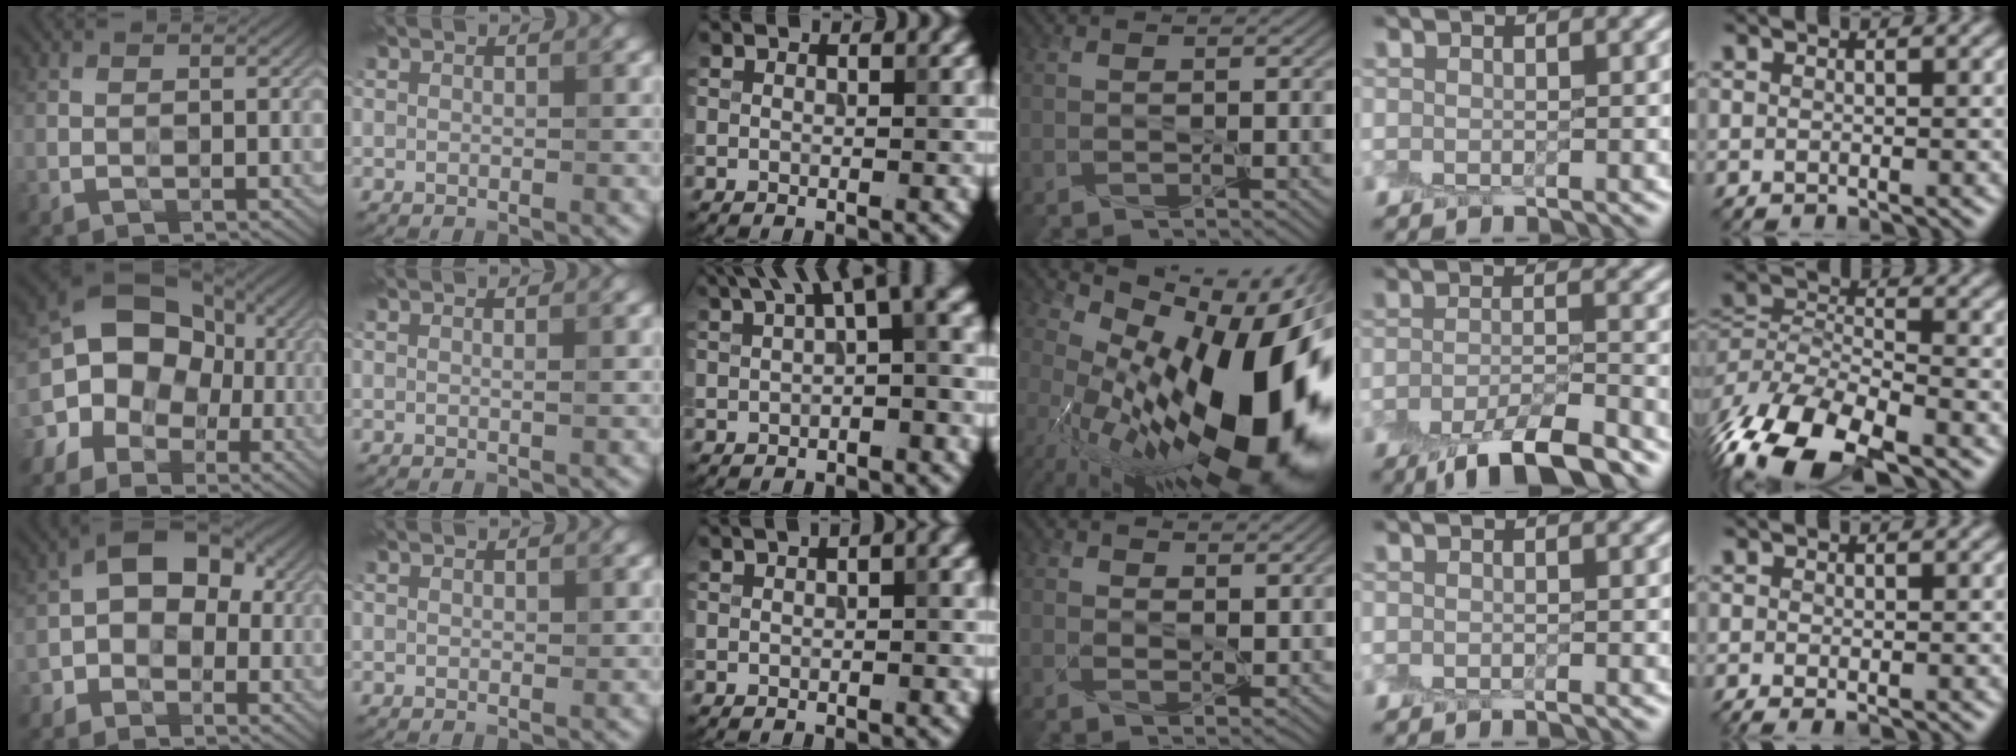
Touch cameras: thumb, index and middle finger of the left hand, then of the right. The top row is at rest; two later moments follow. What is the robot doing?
{"motion": "peel", "object": "cling film"}